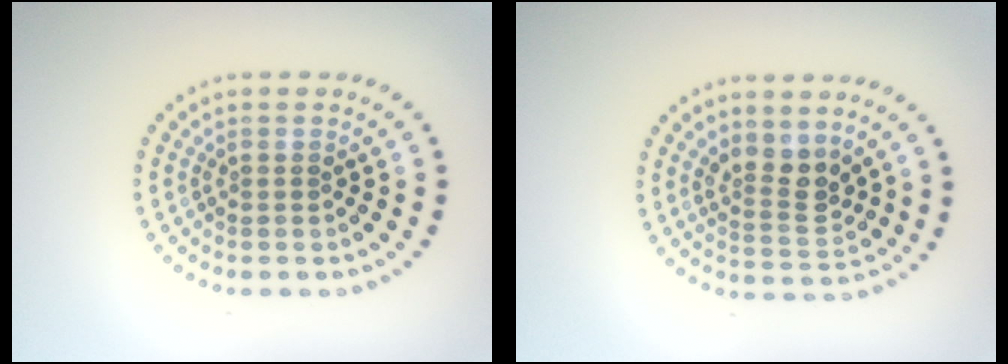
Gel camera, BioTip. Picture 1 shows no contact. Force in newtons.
{"total": 3.0, "press": 2.6, "slide": 1.5}